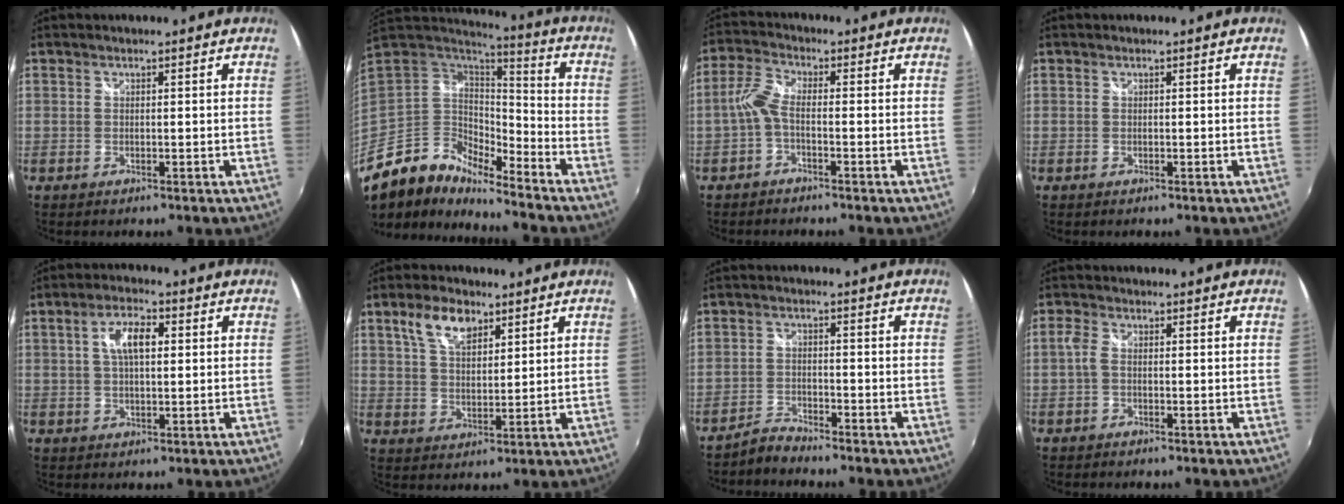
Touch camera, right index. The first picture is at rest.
{"total": 15.1, "force": [-11.3, 7.0, 7.0], "torque": [-0.153, -0.007, -0.224]}
{"total": 3.9, "force": [-1.5, 1.2, 3.4], "torque": [-0.084, 0.010, -0.033]}
{"total": 0.0}
{"total": 6.5, "force": [1.5, 2.9, 5.6], "torque": [-0.103, 0.014, 0.026]}
{"total": 7.6, "force": [4.4, 3.8, 4.9], "torque": [-0.091, 0.013, 0.081]}
{"total": 3.2, "force": [-3.2, 0.3, 0.5], "torque": [-0.021, 0.001, -0.067]}
{"total": 2.1, "force": [-0.1, 1.2, 1.8], "torque": [-0.042, 0.004, -0.005]}